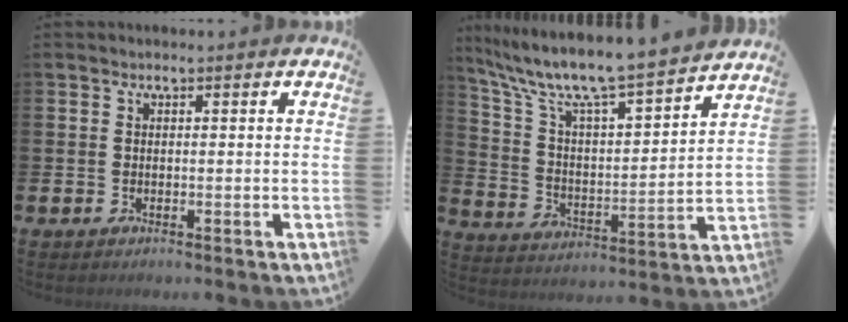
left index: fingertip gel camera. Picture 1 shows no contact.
{"total": 9.6, "force": [8.6, 0.6, 4.1], "torque": [-0.116, -0.064, 0.144]}